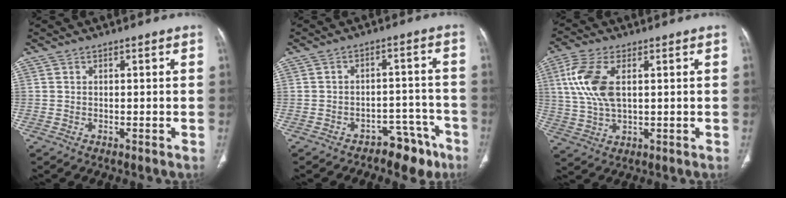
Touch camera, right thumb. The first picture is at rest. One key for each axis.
{"total": 7.1, "fx": -5.1, "fy": 4.1, "fz": 2.6, "tx": -0.008, "ty": 0.064, "tz": -0.071}
{"total": 10.7, "fx": 2.6, "fy": 5.3, "fz": 8.9, "tx": -0.208, "ty": 0.000, "tz": 0.053}